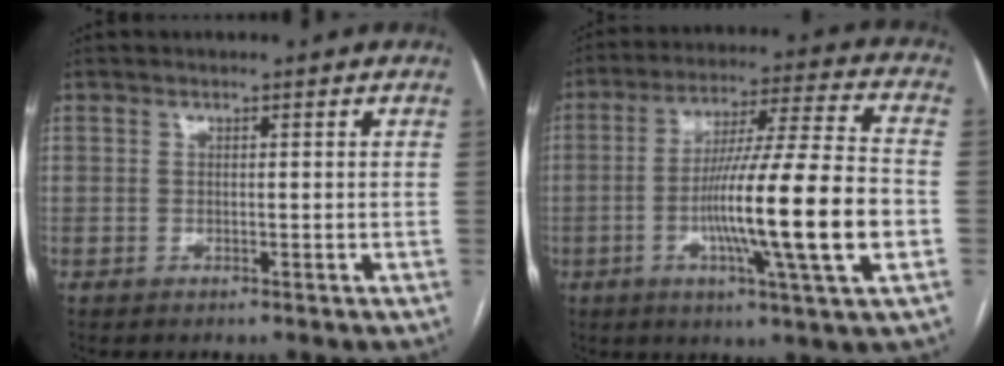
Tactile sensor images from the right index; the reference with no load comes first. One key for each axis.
{"total": 18.8, "fx": -4.1, "fy": -0.3, "fz": 18.3, "tx": -0.306, "ty": -0.006, "tz": -0.072}